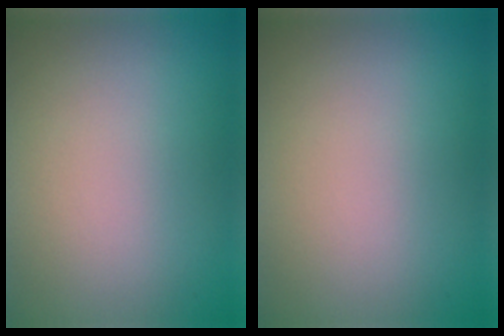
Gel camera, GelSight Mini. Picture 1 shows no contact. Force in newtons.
{"total": 0.0}